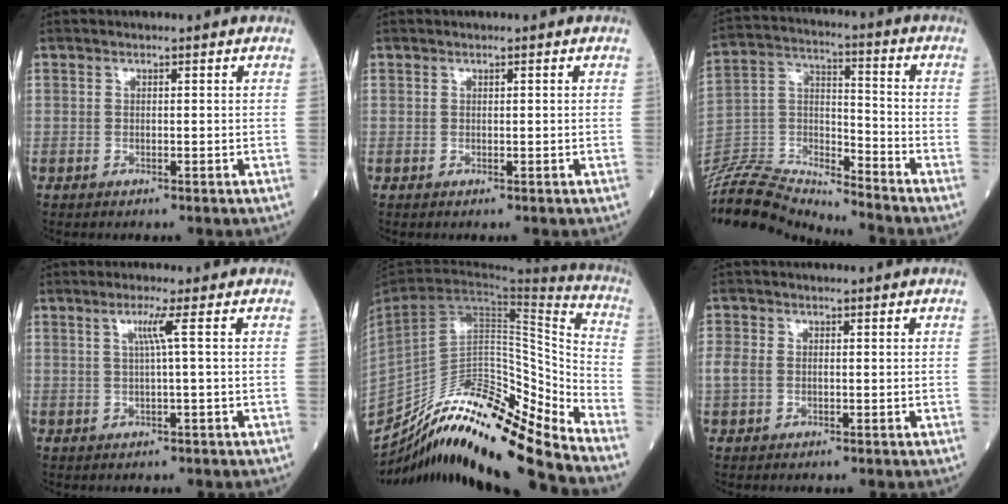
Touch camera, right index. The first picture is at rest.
{"total": 0.0}
{"total": 16.8, "force": [-16.6, 0.7, 2.4], "torque": [-0.048, 0.040, -0.302]}
{"total": 2.6, "force": [0.6, -0.9, 2.3], "torque": [-0.049, -0.001, 0.015]}
{"total": 22.3, "force": [-19.2, 1.2, 11.3], "torque": [-0.205, 0.013, -0.326]}
{"total": 2.9, "force": [-0.1, 2.2, 1.8], "torque": [-0.062, 0.012, -0.001]}